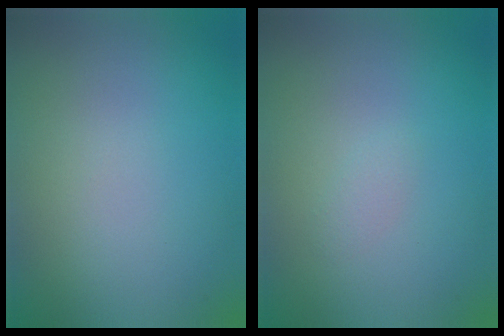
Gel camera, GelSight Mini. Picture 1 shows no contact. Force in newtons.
{"total": 0.6, "press": 0.6, "slide": 0.0}